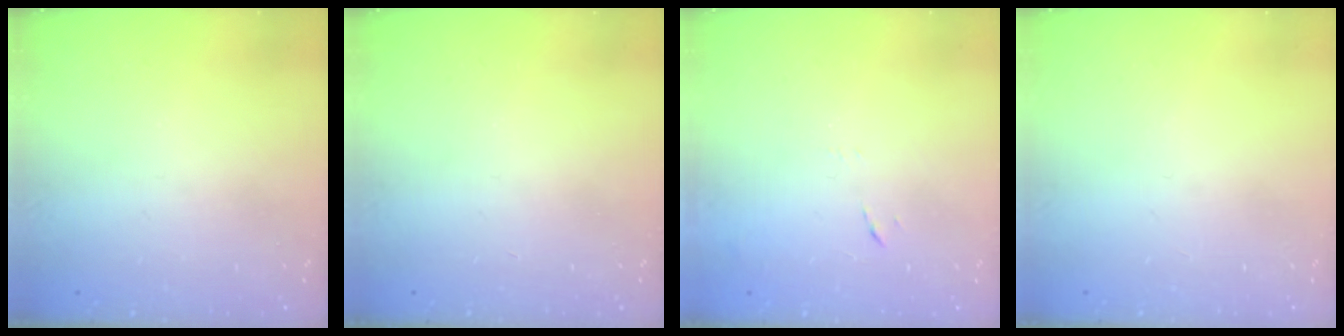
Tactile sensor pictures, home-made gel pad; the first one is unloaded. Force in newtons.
{"total": 0.0}
{"total": 7.2, "press": 7.2, "slide": 0.6}
{"total": 0.0}